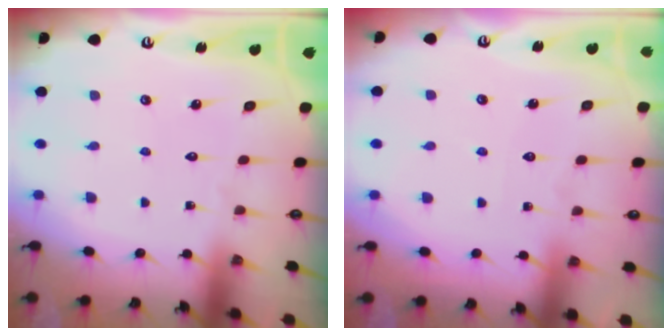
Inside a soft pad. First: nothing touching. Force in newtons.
{"total": 3.2, "press": 3.2, "slide": 0.5}